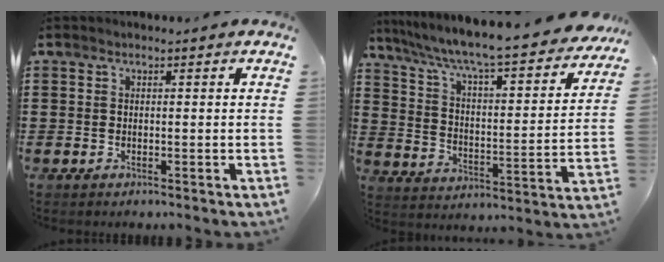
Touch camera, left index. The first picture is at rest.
{"total": 7.1, "force": [6.1, 0.0, 3.6], "torque": [-0.099, -0.051, 0.094]}